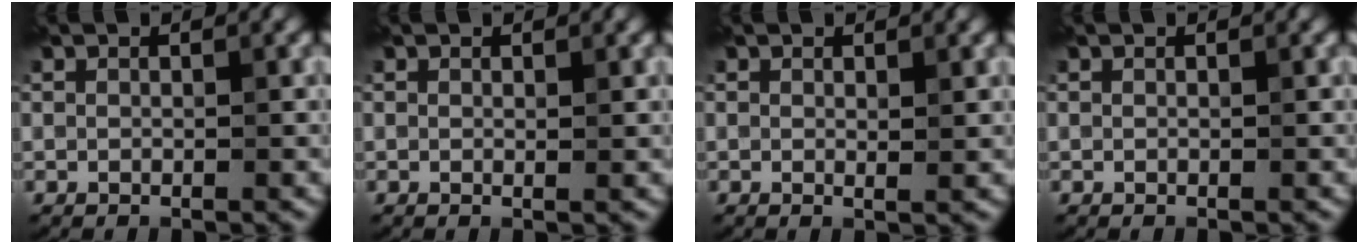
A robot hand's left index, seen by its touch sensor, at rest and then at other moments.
{"total": 0.5, "force": [0.3, 0.1, 0.5], "torque": [-0.006, -0.002, 0.003]}
{"total": 0.9, "force": [0.3, 0.1, 0.8], "torque": [-0.011, -0.002, 0.005]}
{"total": 0.0}